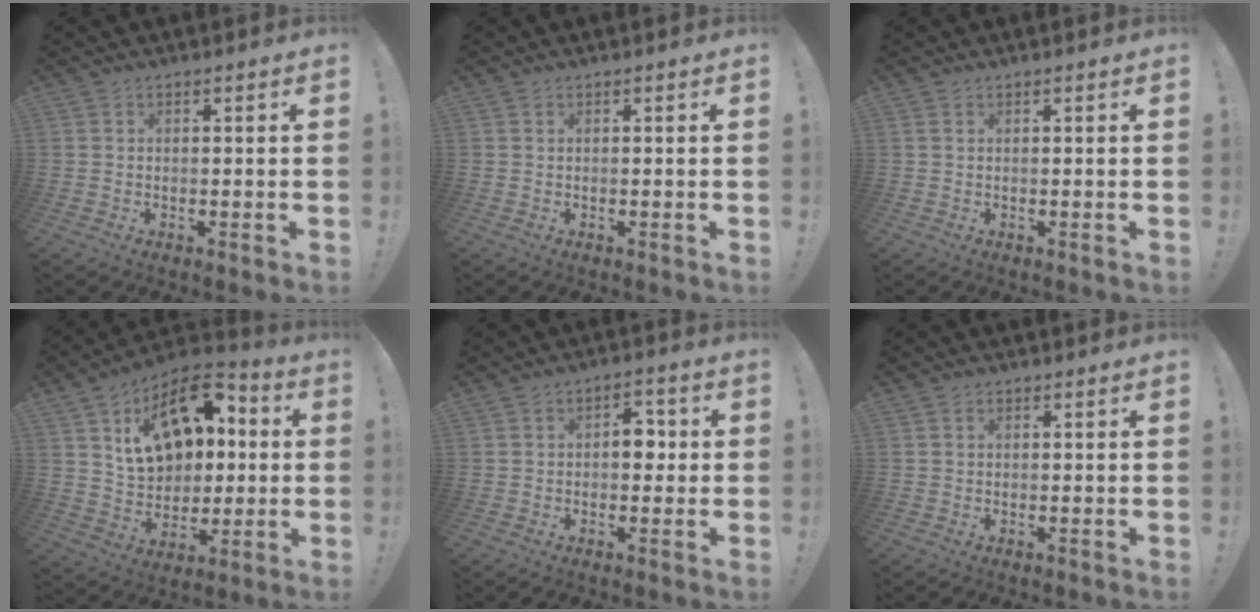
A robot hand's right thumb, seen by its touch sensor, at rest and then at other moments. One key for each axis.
{"total": 0.0}
{"total": 0.6, "fx": 0.3, "fy": 0.3, "fz": 0.3, "tx": -0.009, "ty": 0.002, "tz": 0.007}
{"total": 18.9, "fx": 6.9, "fy": 12.9, "fz": 11.9, "tx": -0.171, "ty": -0.023, "tz": 0.133}
{"total": 6.7, "fx": -0.2, "fy": 4.8, "fz": 4.7, "tx": -0.049, "ty": 0.010, "tz": -0.008}
{"total": 0.7, "fx": 0.0, "fy": 0.7, "fz": 0.1, "tx": -0.004, "ty": 0.004, "tz": 0.001}